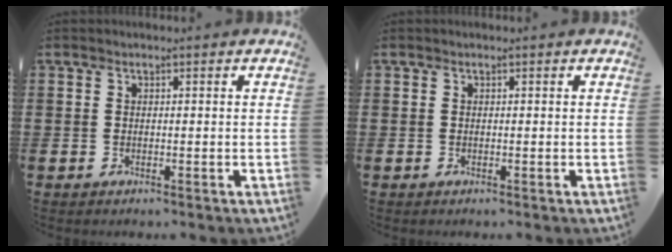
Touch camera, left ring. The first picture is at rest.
{"total": 0.0}